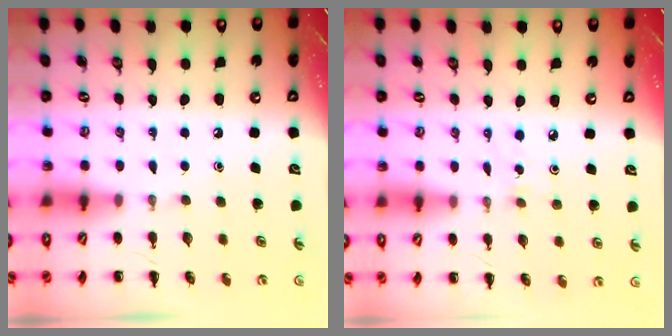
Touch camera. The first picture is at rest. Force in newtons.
{"total": 2.1, "press": 2.0, "slide": 0.7}